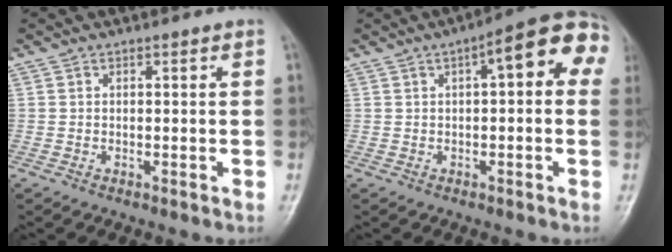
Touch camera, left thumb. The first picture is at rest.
{"total": 11.7, "force": [3.3, 4.2, 10.4], "torque": [-0.111, 0.033, 0.029]}